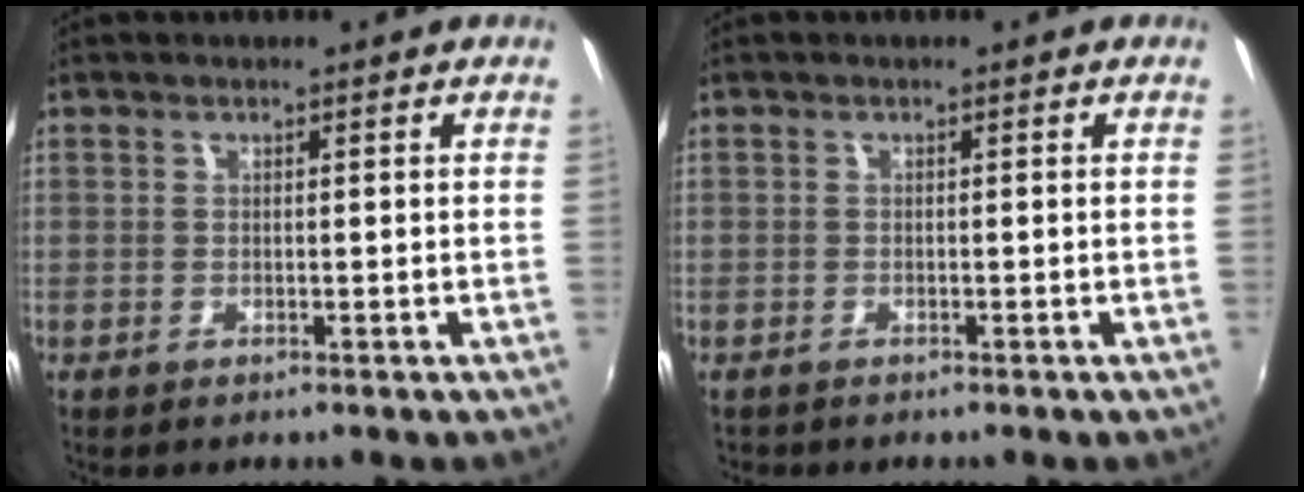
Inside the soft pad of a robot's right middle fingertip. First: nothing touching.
{"total": 0.7, "force": [-0.6, 0.3, 0.1], "torque": [-0.003, -0.002, -0.011]}